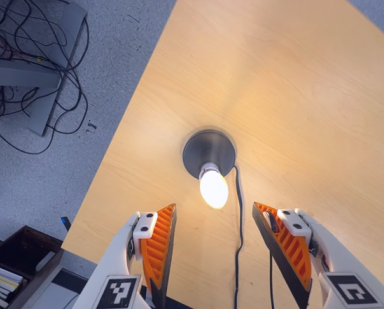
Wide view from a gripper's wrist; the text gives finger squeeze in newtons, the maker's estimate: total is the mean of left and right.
{"total": 0.0}